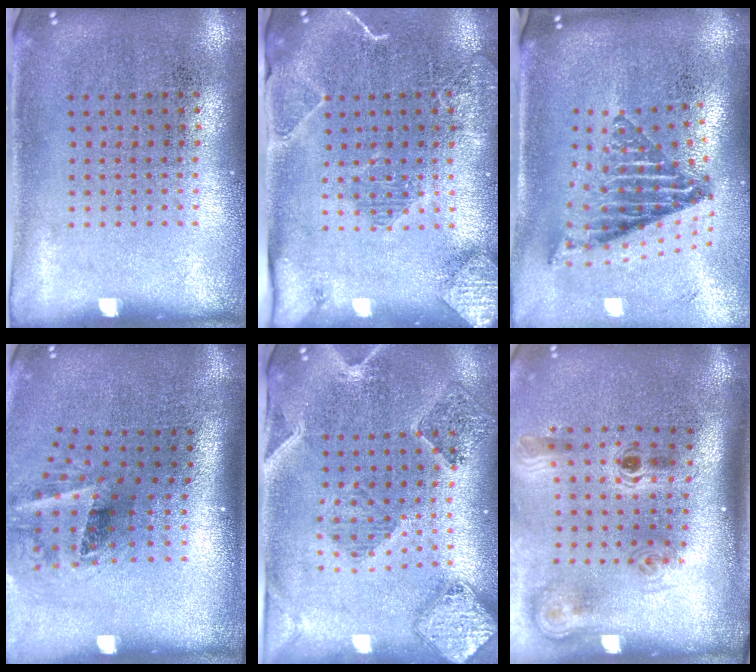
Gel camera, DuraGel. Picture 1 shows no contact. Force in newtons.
{"total": 2.0, "press": 2.0, "slide": 0.4}
{"total": 2.1, "press": 1.5, "slide": 1.6}
{"total": 2.0, "press": 1.2, "slide": 1.6}
{"total": 1.6, "press": 1.6, "slide": 0.3}
{"total": 2.2, "press": 1.5, "slide": 1.7}